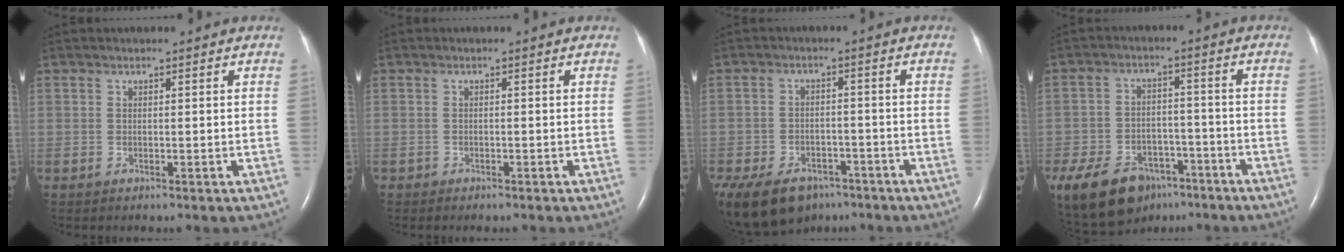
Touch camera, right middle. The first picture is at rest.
{"total": 0.9, "force": [-0.7, 0.4, 0.2], "torque": [-0.007, 0.000, -0.011]}
{"total": 17.3, "force": [-11.3, 10.5, 7.8], "torque": [-0.230, -0.022, -0.165]}
{"total": 20.4, "force": [-12.9, 12.5, 9.8], "torque": [-0.265, -0.019, -0.197]}